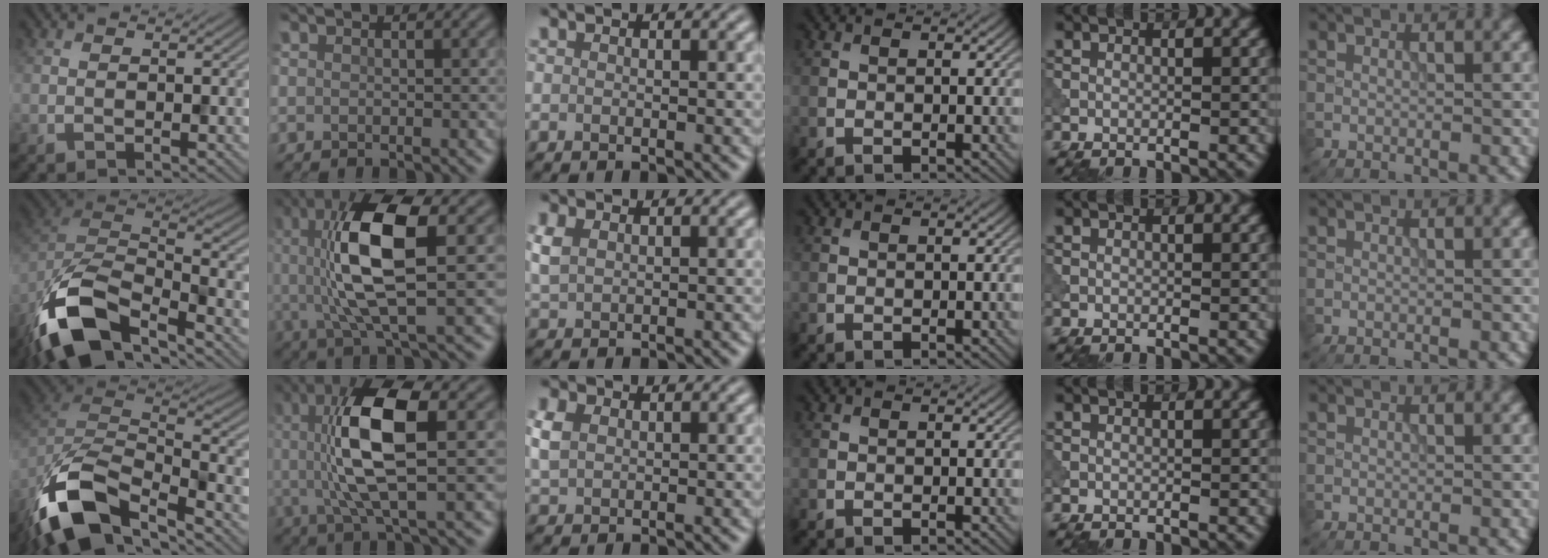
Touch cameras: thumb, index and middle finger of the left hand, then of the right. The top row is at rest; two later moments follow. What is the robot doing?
{"motion": "shake", "object": "bell"}